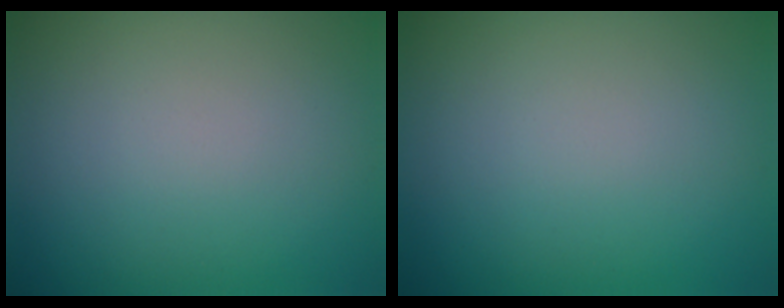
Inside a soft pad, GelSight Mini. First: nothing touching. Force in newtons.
{"total": 0.0}